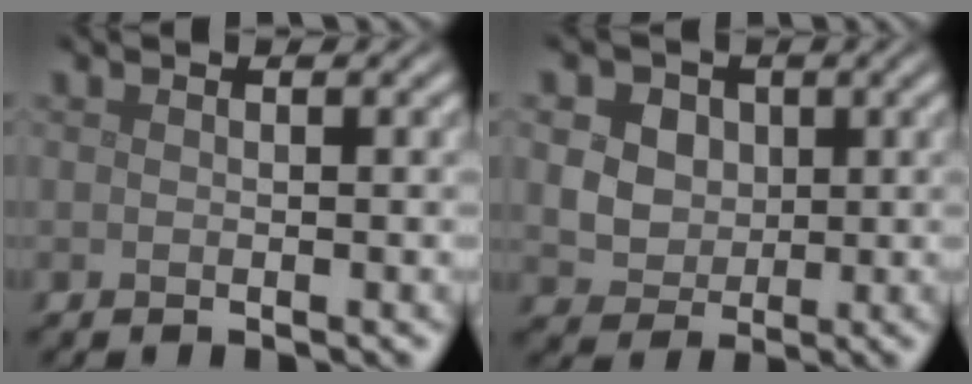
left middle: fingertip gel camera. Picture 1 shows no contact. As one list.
[{"total": 9.1, "force": [3.5, 7.1, 4.6], "torque": [-0.080, 0.033, 0.039]}]